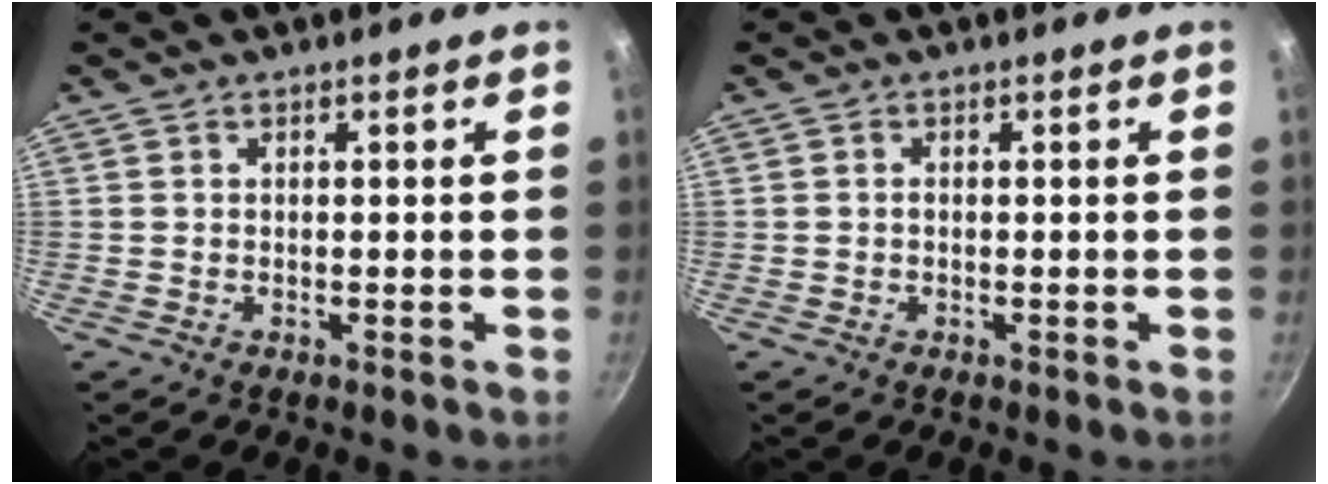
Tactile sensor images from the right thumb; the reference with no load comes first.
{"total": 0.5, "force": [-0.1, 0.4, 0.4], "torque": [-0.006, 0.004, -0.003]}